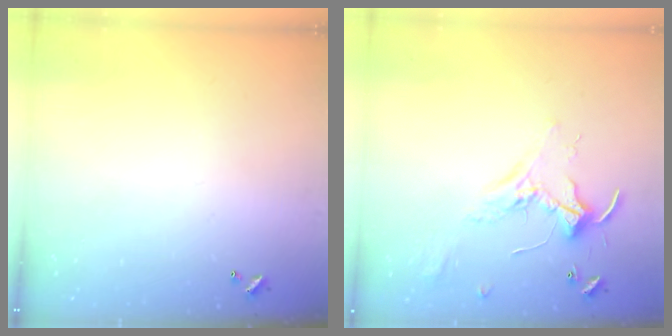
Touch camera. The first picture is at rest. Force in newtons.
{"total": 2.1, "press": 2.1, "slide": 0.5}